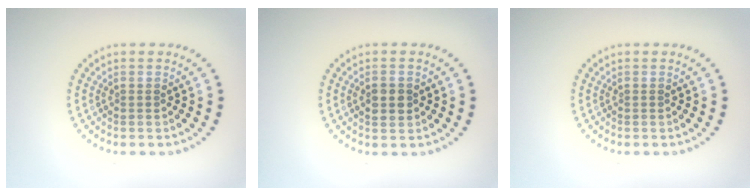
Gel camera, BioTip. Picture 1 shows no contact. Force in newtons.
{"total": 2.4, "press": 2.4, "slide": 0.0}
{"total": 0.0}